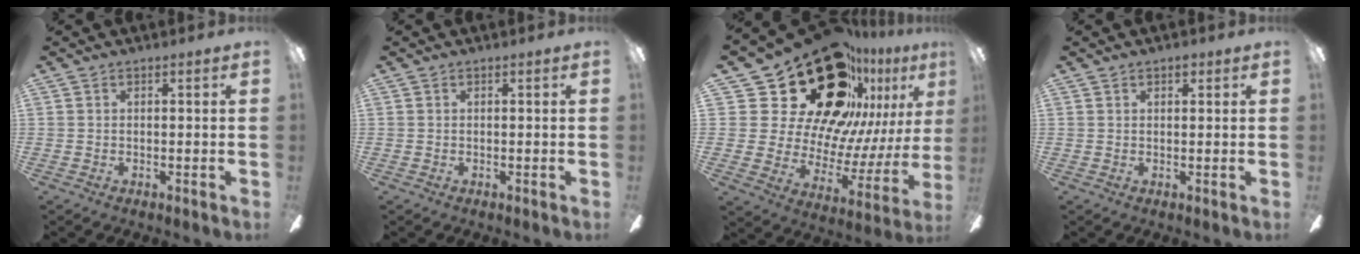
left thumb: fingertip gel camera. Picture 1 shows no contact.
{"total": 0.0}
{"total": 34.0, "force": [20.8, 18.2, 19.8], "torque": [-0.324, -0.157, 0.408]}
{"total": 1.4, "force": [0.9, 0.8, 0.7], "torque": [0.003, -0.004, 0.012]}